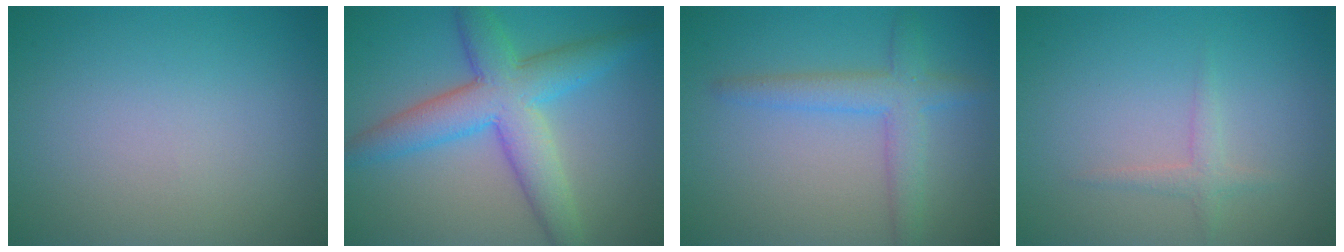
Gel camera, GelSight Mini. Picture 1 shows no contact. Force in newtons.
{"total": 7.1, "press": 7.1, "slide": 0.2}
{"total": 3.6, "press": 3.6, "slide": 0.0}
{"total": 1.3, "press": 1.3, "slide": 0.0}